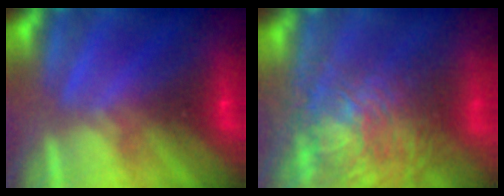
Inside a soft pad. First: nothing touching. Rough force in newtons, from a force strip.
{"total": 7.8}